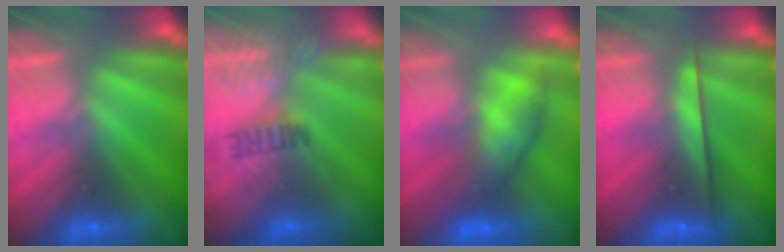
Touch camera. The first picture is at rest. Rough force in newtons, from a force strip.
{"total": 5.8}
{"total": 6.6}
{"total": 2.4}